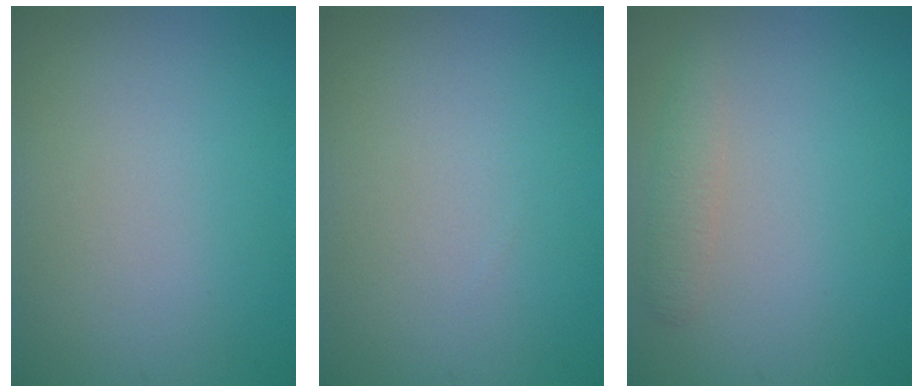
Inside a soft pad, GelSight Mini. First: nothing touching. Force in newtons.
{"total": 0.0}
{"total": 1.5, "press": 1.5, "slide": 0.0}